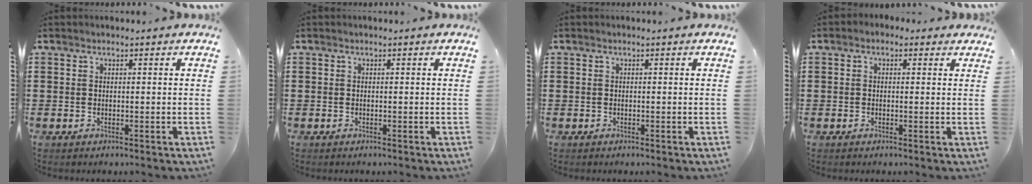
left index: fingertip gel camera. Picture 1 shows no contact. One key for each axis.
{"total": 0.0}
{"total": 0.0}
{"total": 1.2, "fx": 0.2, "fy": 1.0, "fz": 0.7, "tx": -0.015, "ty": 0.007, "tz": 0.002}